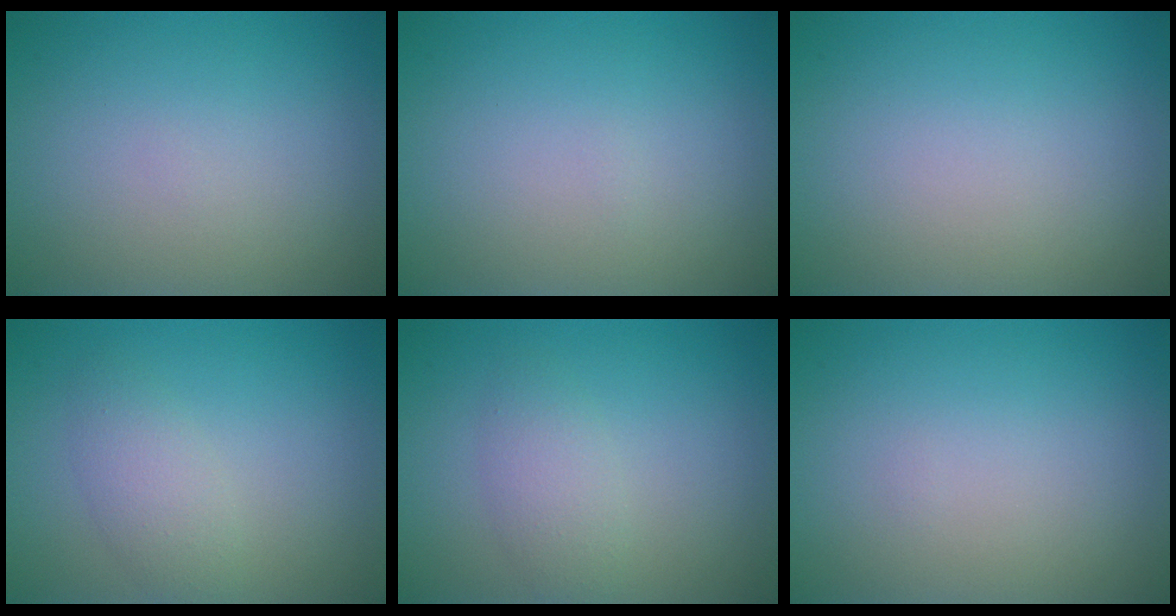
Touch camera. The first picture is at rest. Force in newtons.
{"total": 0.0}
{"total": 0.0}
{"total": 2.3, "press": 2.3, "slide": 0.1}
{"total": 2.2, "press": 2.2, "slide": 0.0}
{"total": 0.0}